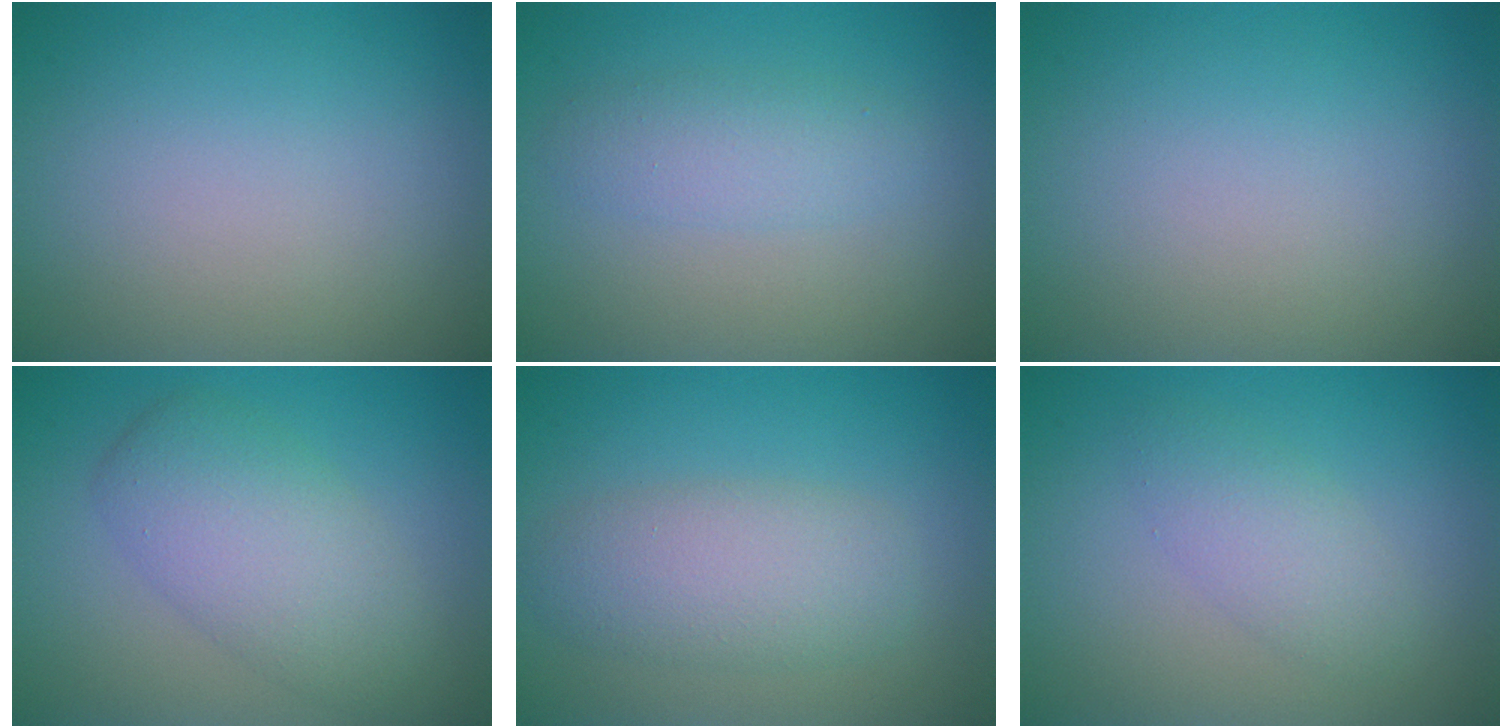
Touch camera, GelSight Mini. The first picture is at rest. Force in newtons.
{"total": 2.4, "press": 2.4, "slide": 0.0}
{"total": 0.0}
{"total": 5.3, "press": 5.3, "slide": 0.2}
{"total": 4.4, "press": 4.4, "slide": 0.1}
{"total": 2.5, "press": 2.5, "slide": 0.1}